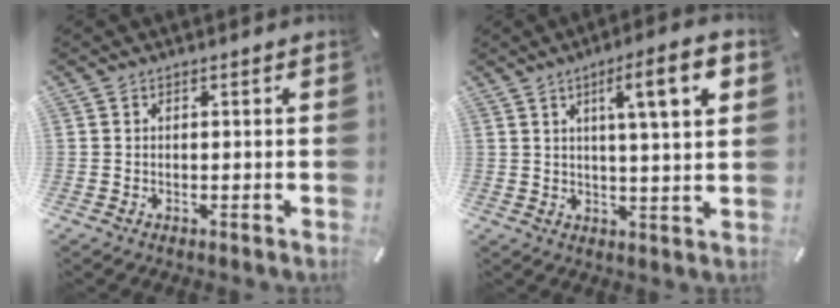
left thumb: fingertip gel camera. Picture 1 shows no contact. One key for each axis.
{"total": 11.5, "fx": 4.4, "fy": 2.0, "fz": 10.5, "tx": -0.157, "ty": -0.007, "tz": 0.060}